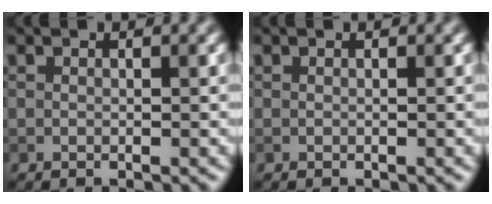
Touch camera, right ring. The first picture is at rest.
{"total": 0.0}